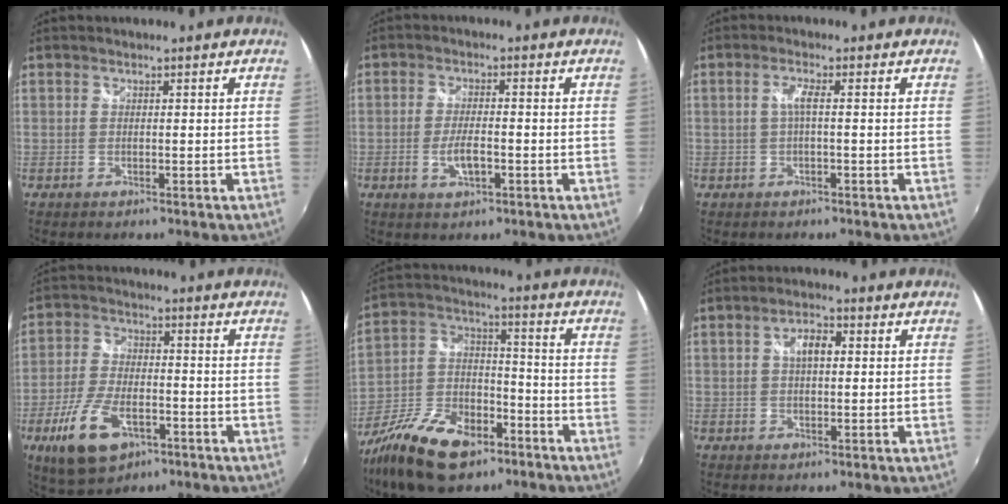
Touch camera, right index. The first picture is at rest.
{"total": 4.4, "force": [-1.5, 1.5, 3.8], "torque": [-0.080, -0.005, -0.026]}
{"total": 2.1, "force": [-0.3, -0.1, 2.1], "torque": [-0.041, 0.004, -0.006]}
{"total": 12.9, "force": [-6.0, 6.4, 9.4], "torque": [-0.206, -0.014, -0.104]}
{"total": 19.4, "force": [-12.2, 9.6, 11.7], "torque": [-0.258, -0.017, -0.214]}
{"total": 4.4, "force": [0.9, 2.2, 3.7], "torque": [-0.063, 0.012, 0.015]}